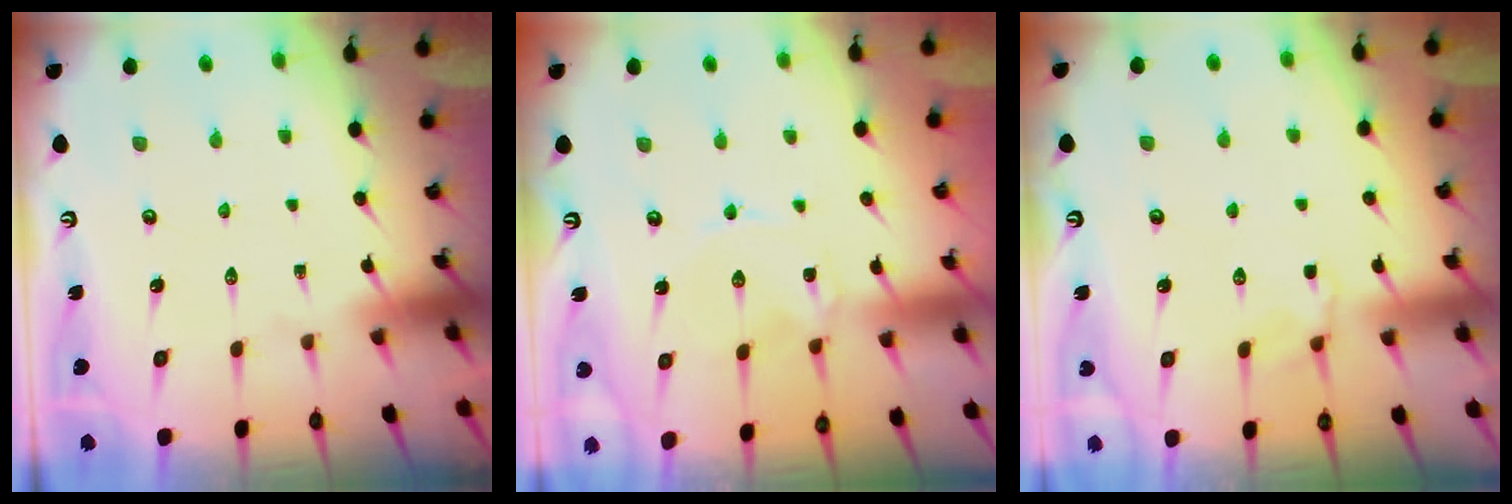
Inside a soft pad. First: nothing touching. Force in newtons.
{"total": 0.0}
{"total": 3.3, "press": 2.8, "slide": 1.8}